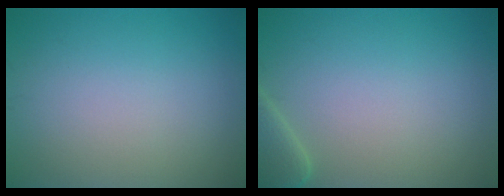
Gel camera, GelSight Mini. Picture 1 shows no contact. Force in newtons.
{"total": 2.4, "press": 2.3, "slide": 0.4}